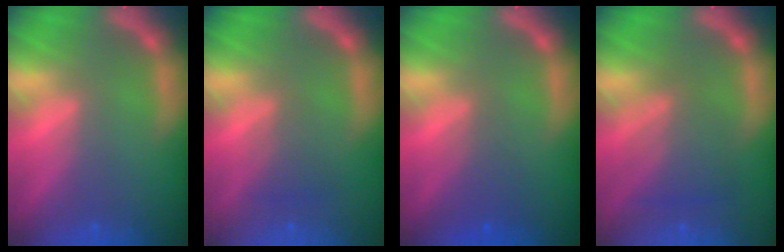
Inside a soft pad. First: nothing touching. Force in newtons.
{"total": 2.0}
{"total": 2.5}
{"total": 4.5}